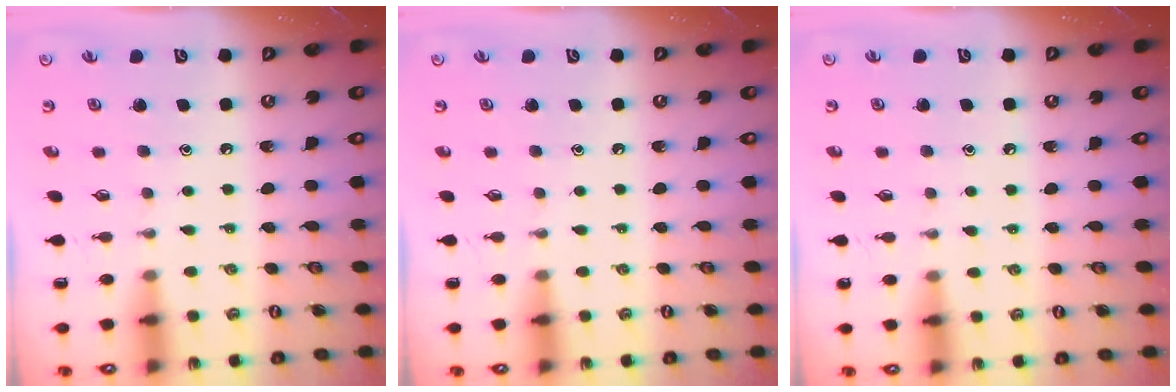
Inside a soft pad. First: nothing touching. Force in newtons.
{"total": 0.0}
{"total": 5.0, "press": 5.0, "slide": 0.6}